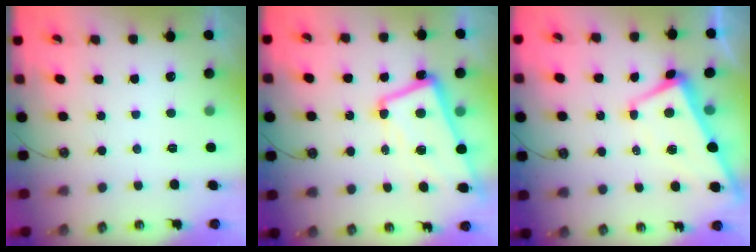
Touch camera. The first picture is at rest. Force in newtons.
{"total": 6.9, "press": 6.7, "slide": 1.4}
{"total": 1.5, "press": 1.3, "slide": 0.8}